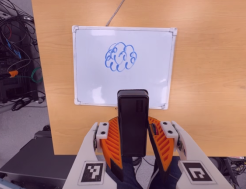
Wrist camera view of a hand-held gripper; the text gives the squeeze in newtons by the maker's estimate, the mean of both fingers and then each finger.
{"total": 5.3, "left": 4.5, "right": 6.1}